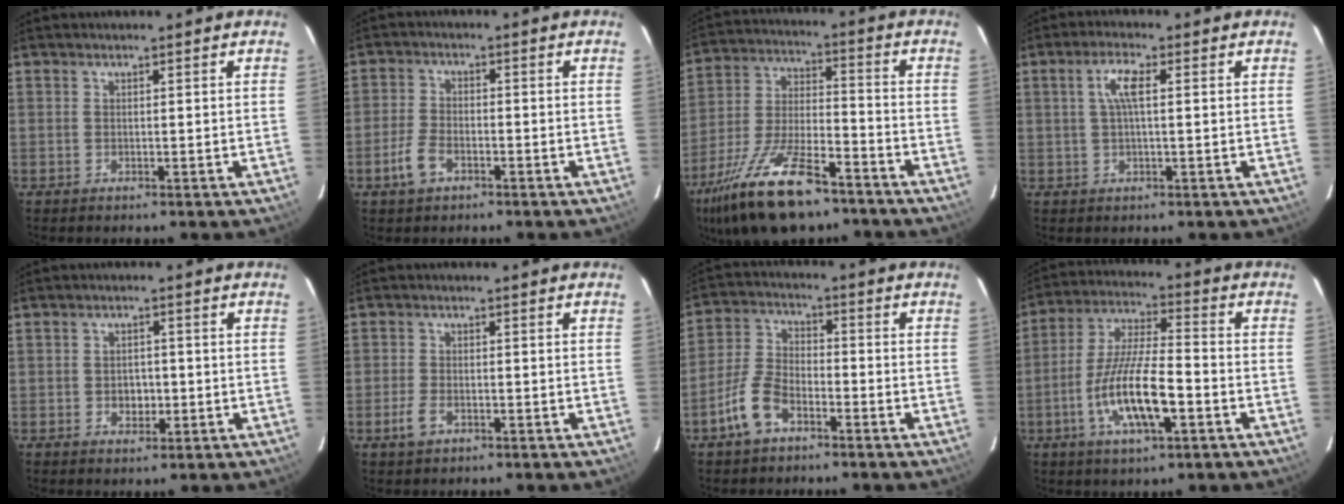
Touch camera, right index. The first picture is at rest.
{"total": 5.0, "force": [-2.7, 2.6, 3.3], "torque": [-0.078, 0.003, -0.051]}
{"total": 20.9, "force": [-14.1, 7.5, 13.4], "torque": [-0.273, -0.028, -0.247]}
{"total": 4.3, "force": [0.8, 0.9, 4.1], "torque": [-0.082, 0.008, 0.015]}
{"total": 3.2, "force": [-0.7, 2.5, 1.8], "torque": [-0.031, 0.004, -0.008]}
{"total": 3.4, "force": [-1.8, 1.8, 2.3], "torque": [-0.058, 0.000, -0.034]}
{"total": 8.3, "force": [-5.0, 4.1, 5.2], "torque": [-0.121, 0.011, -0.099]}
{"total": 13.8, "force": [-5.0, 3.6, 12.4], "torque": [-0.254, -0.008, -0.093]}